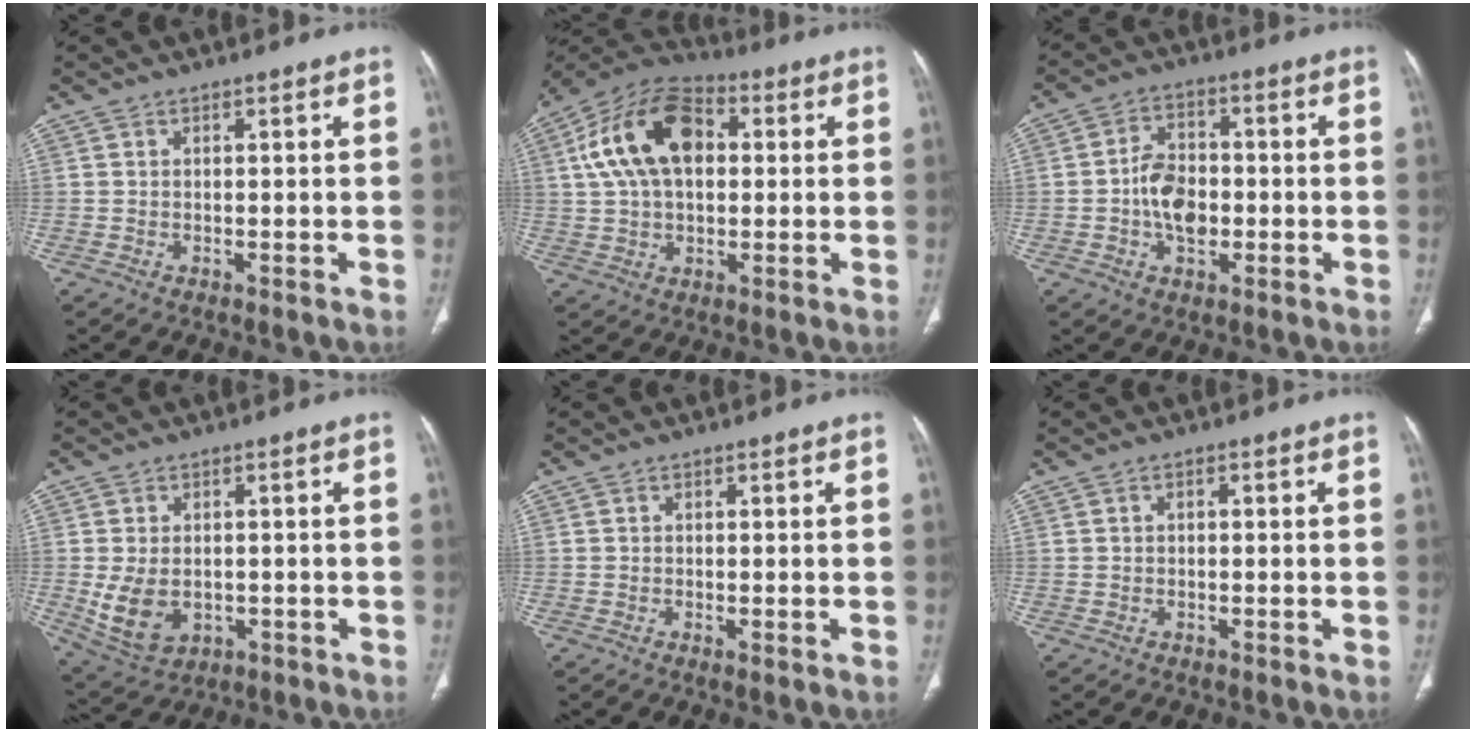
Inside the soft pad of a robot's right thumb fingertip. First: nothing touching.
{"total": 17.3, "force": [3.3, 10.8, 13.1], "torque": [-0.228, 0.022, 0.050]}
{"total": 8.4, "force": [-1.3, 5.7, 6.1], "torque": [-0.089, 0.015, -0.027]}
{"total": 8.4, "force": [-1.0, 6.0, 5.9], "torque": [-0.104, -0.004, 0.002]}
{"total": 0.7, "force": [0.0, 0.1, 0.7], "torque": [-0.017, -0.005, -0.001]}
{"total": 1.0, "force": [0.1, 0.6, 0.7], "torque": [-0.013, 0.006, 0.001]}